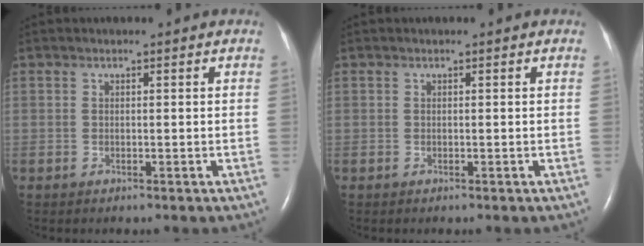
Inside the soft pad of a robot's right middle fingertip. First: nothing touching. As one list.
[{"total": 0.0}]